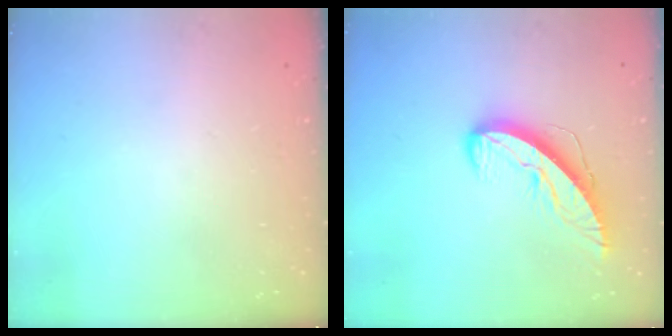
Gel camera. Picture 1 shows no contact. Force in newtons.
{"total": 9.8, "press": 9.7, "slide": 1.2}